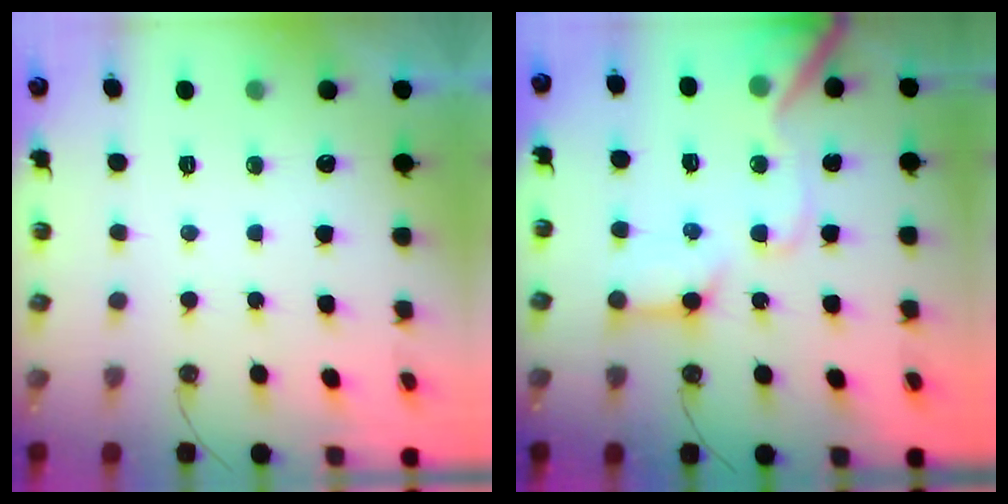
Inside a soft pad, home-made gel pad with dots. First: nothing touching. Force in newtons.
{"total": 14.9, "press": 14.8, "slide": 2.0}